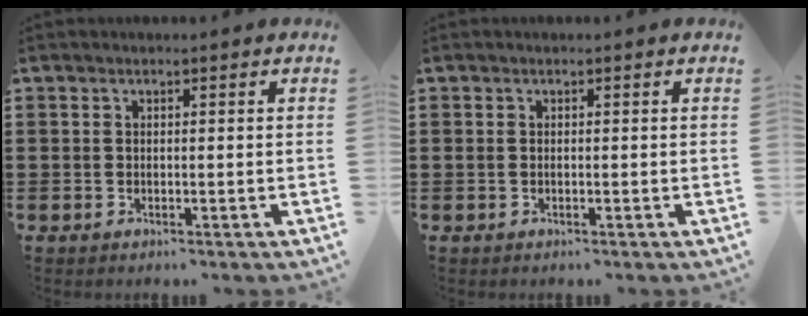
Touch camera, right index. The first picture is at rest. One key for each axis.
{"total": 0.0}